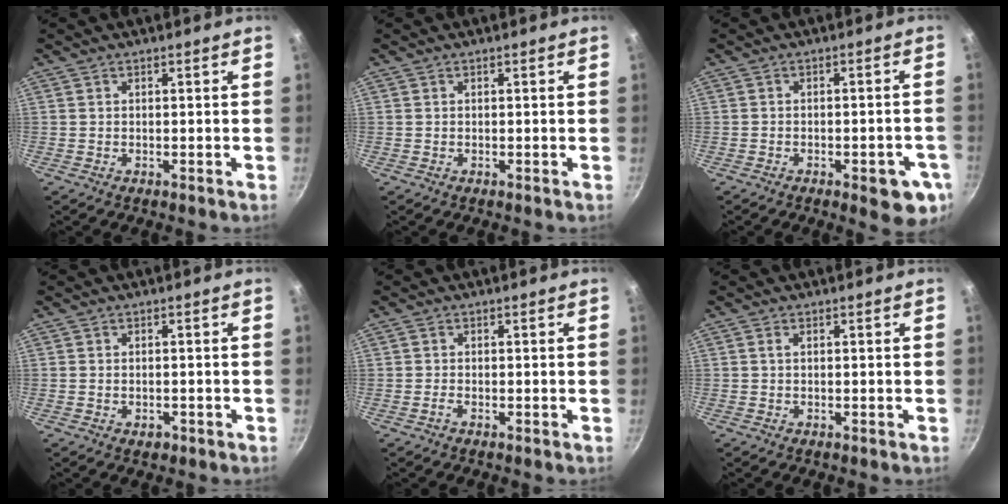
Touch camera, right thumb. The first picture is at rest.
{"total": 0.0}
{"total": 8.4, "force": [-3.3, 3.2, 7.0], "torque": [-0.063, 0.012, -0.036]}
{"total": 1.7, "force": [-0.8, 1.2, 1.0], "torque": [-0.015, 0.001, -0.008]}
{"total": 0.7, "force": [-0.5, 0.2, 0.4], "torque": [-0.007, 0.001, -0.013]}
{"total": 0.7, "force": [0.2, 0.2, 0.6], "torque": [-0.011, 0.003, 0.002]}